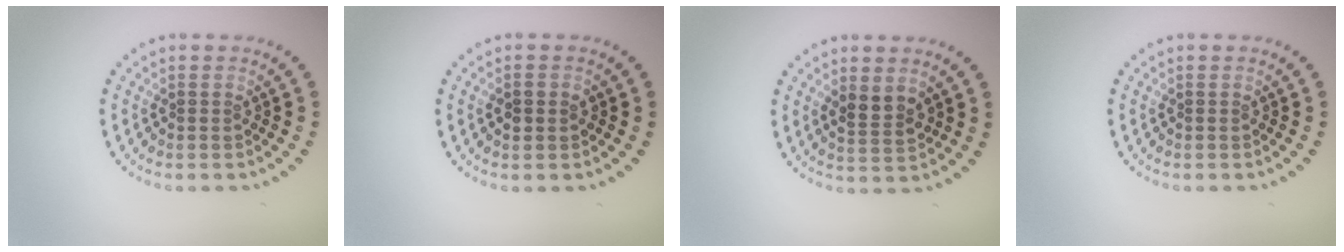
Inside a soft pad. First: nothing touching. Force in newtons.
{"total": 1.4, "press": 1.4, "slide": 0.1}
{"total": 2.4, "press": 2.3, "slide": 0.9}
{"total": 0.0}